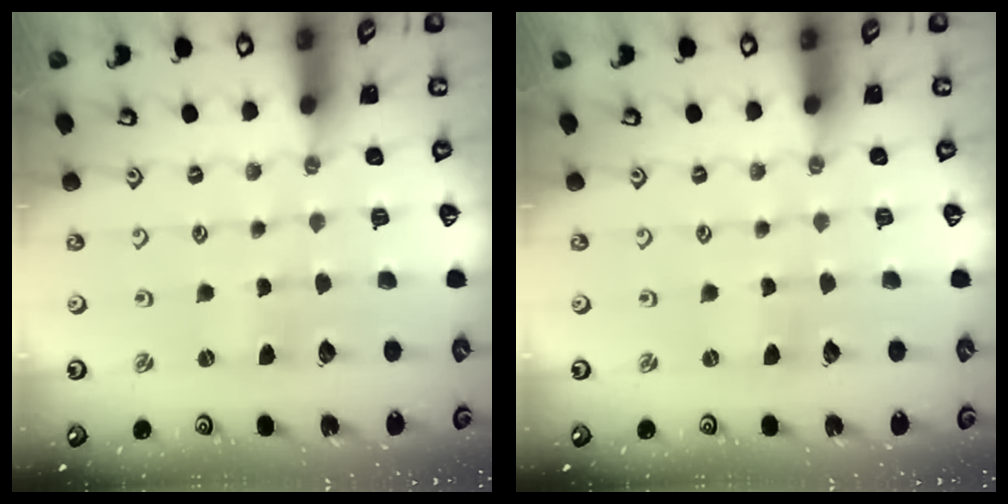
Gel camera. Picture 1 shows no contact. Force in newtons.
{"total": 0.0}